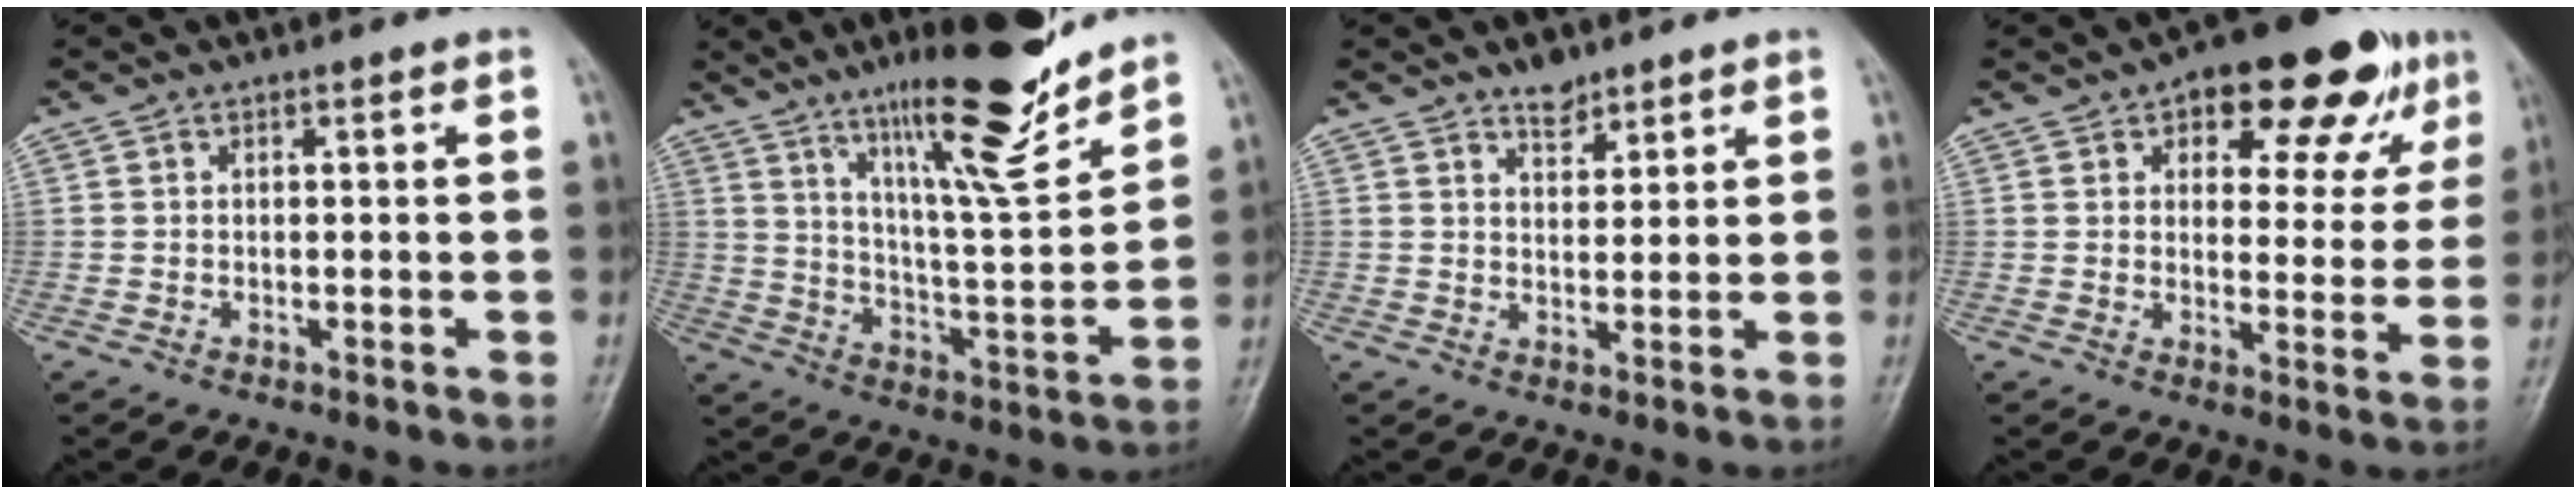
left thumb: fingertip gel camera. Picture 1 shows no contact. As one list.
[{"total": 18.8, "force": [13.4, 2.8, 12.9], "torque": [-0.181, -0.082, 0.223]}, {"total": 3.7, "force": [3.0, 1.7, 1.5], "torque": [-0.009, -0.022, 0.051]}, {"total": 16.3, "force": [8.7, 7.8, 11.3], "torque": [-0.090, -0.015, 0.113]}]